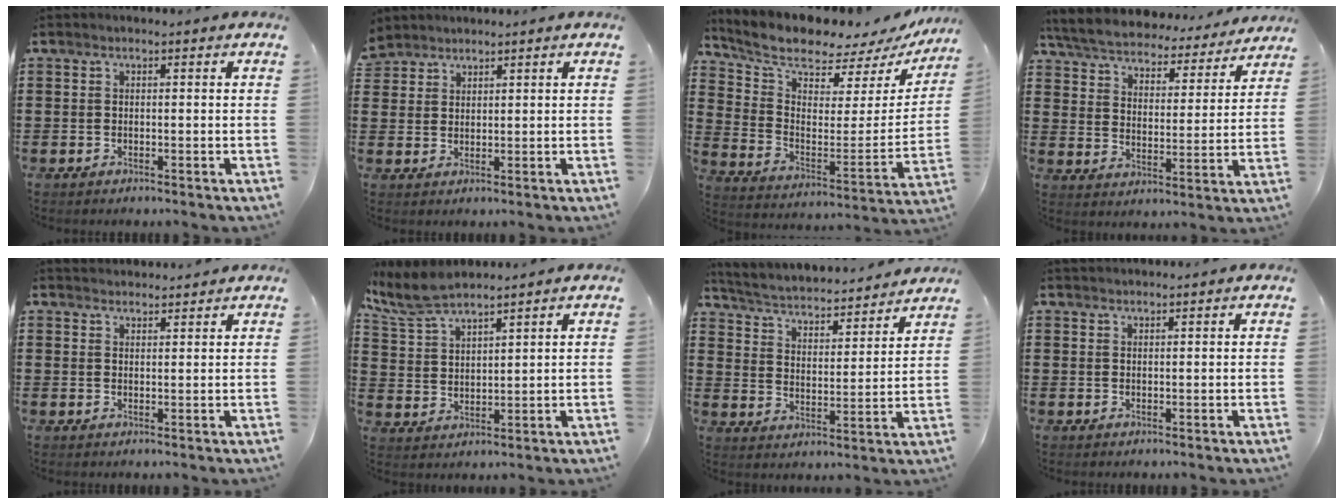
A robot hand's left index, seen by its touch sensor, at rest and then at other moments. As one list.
[{"total": 2.4, "force": [2.2, 1.1, -0.3], "torque": [-0.004, 0.003, 0.043]}, {"total": 7.6, "force": [7.1, 1.7, 2.1], "torque": [-0.076, -0.064, 0.119]}, {"total": 5.6, "force": [5.5, 0.5, 1.0], "torque": [-0.048, -0.040, 0.093]}, {"total": 2.1, "force": [2.0, 0.1, -0.3], "torque": [0.000, -0.001, 0.040]}, {"total": 6.3, "force": [5.6, 1.1, 2.6], "torque": [-0.071, -0.013, 0.104]}, {"total": 3.0, "force": [2.8, 0.5, 0.9], "torque": [-0.035, -0.029, 0.037]}, {"total": 1.2, "force": [1.2, 0.0, 0.0], "torque": [-0.003, -0.001, 0.024]}]